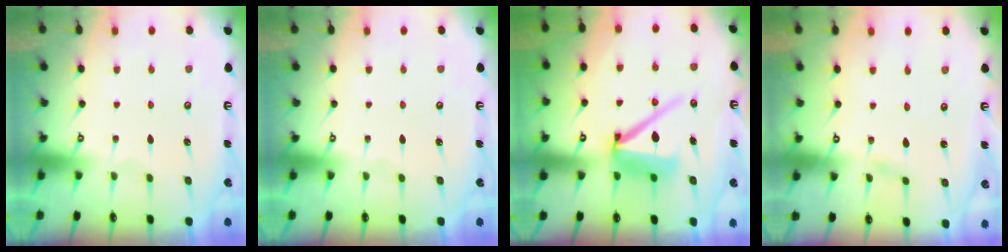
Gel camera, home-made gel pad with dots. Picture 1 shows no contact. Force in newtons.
{"total": 0.0}
{"total": 11.0, "press": 10.9, "slide": 1.5}
{"total": 1.8, "press": 1.8, "slide": 0.2}